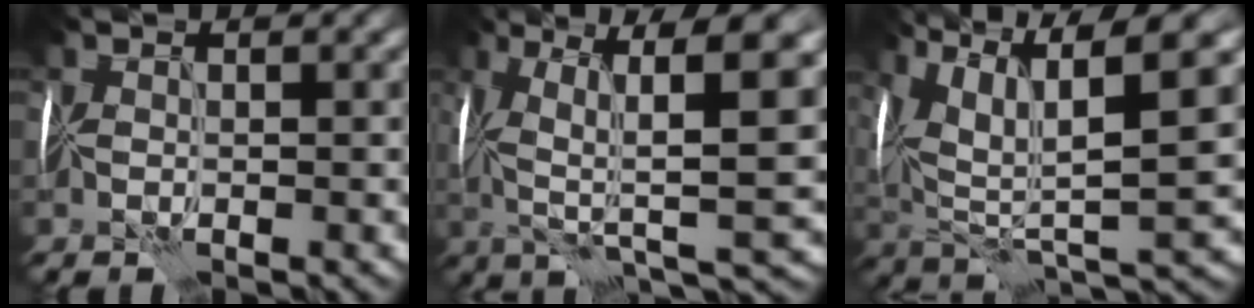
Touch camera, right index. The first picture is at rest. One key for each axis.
{"total": 10.6, "fx": 1.7, "fy": 2.9, "fz": 10.0, "tx": -0.185, "ty": 0.006, "tz": 0.030}
{"total": 12.3, "fx": 5.7, "fy": 3.5, "fz": 10.4, "tx": -0.203, "ty": 0.015, "tz": 0.111}